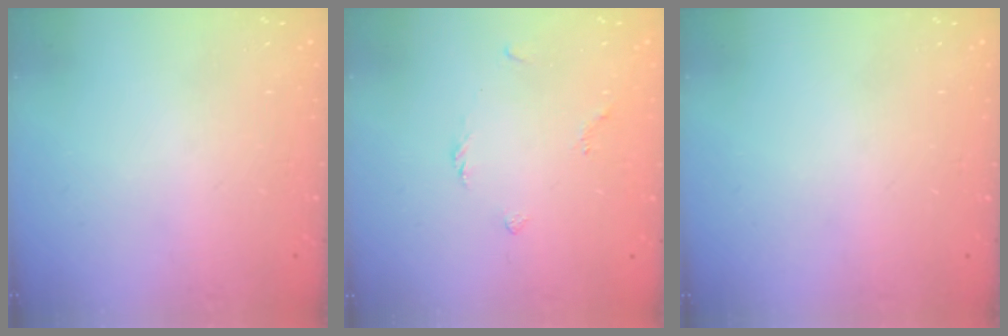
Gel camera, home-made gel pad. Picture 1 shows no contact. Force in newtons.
{"total": 2.1, "press": 2.0, "slide": 0.6}
{"total": 0.0}